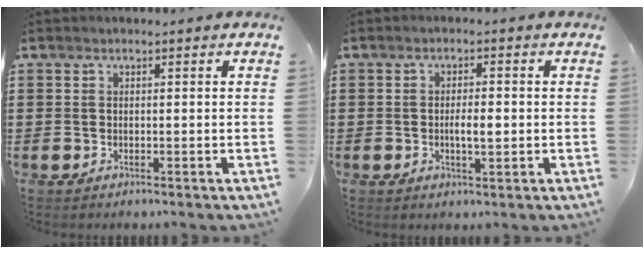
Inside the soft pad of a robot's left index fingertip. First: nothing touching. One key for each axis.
{"total": 3.1, "fx": -0.2, "fy": 0.9, "fz": 2.9, "tx": -0.052, "ty": 0.001, "tz": -0.005}